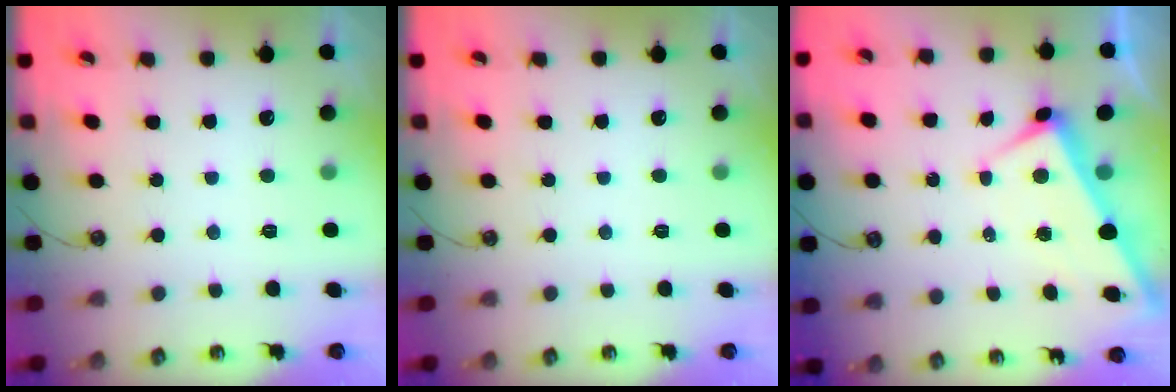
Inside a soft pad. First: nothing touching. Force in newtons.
{"total": 0.0}
{"total": 2.8, "press": 2.7, "slide": 0.6}